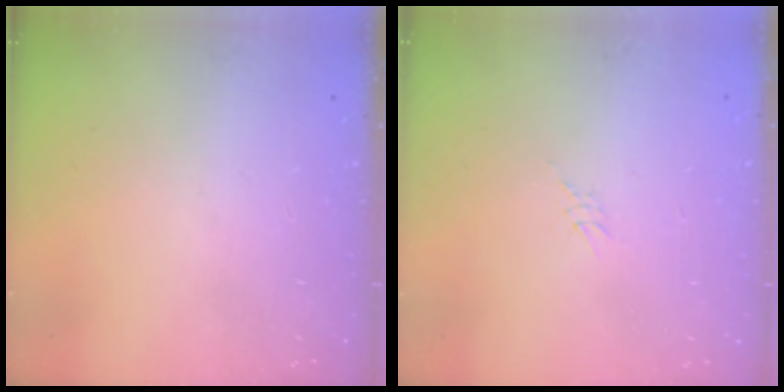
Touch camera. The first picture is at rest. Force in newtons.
{"total": 2.6, "press": 2.6, "slide": 0.2}